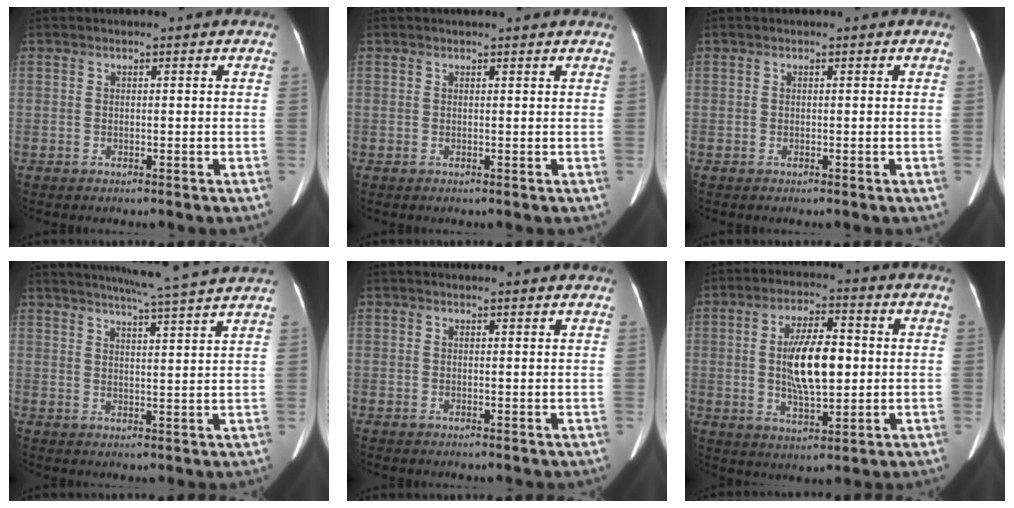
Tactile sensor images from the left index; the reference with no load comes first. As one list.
[{"total": 2.8, "force": [2.6, 0.2, 0.9], "torque": [-0.014, 0.011, 0.026]}, {"total": 0.0}, {"total": 13.1, "force": [11.7, -1.5, 5.7], "torque": [-0.099, -0.005, 0.145]}, {"total": 3.8, "force": [3.6, 0.3, 1.2], "torque": [-0.018, 0.012, 0.035]}, {"total": 10.3, "force": [0.4, 3.3, 9.7], "torque": [-0.184, 0.006, 0.008]}]